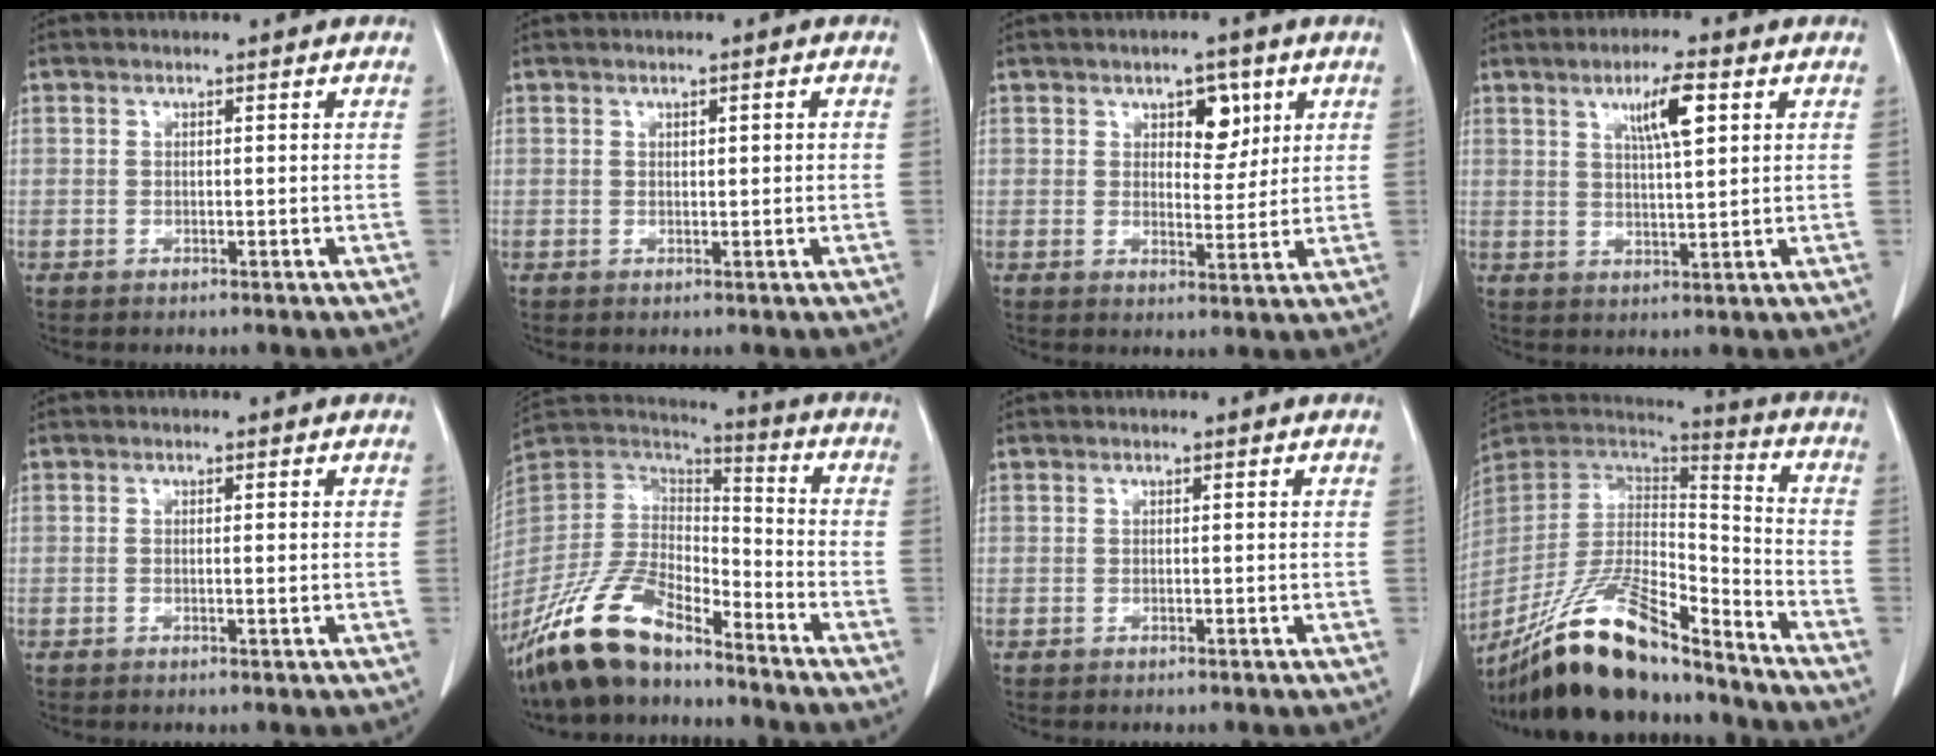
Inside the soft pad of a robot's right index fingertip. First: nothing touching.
{"total": 1.1, "force": [0.3, 0.3, 1.0], "torque": [-0.016, 0.003, 0.006]}
{"total": 5.1, "force": [2.4, 2.8, 3.5], "torque": [-0.045, 0.004, 0.036]}
{"total": 6.1, "force": [2.6, 0.6, 5.5], "torque": [-0.095, 0.002, 0.045]}
{"total": 0.7, "force": [-0.1, 0.0, 0.7], "torque": [-0.013, -0.001, -0.002]}
{"total": 14.3, "force": [-11.1, 5.0, 7.6], "torque": [-0.164, 0.011, -0.216]}
{"total": 0.0}
{"total": 21.3, "force": [-17.1, 4.8, 11.8], "torque": [-0.244, 0.006, -0.313]}